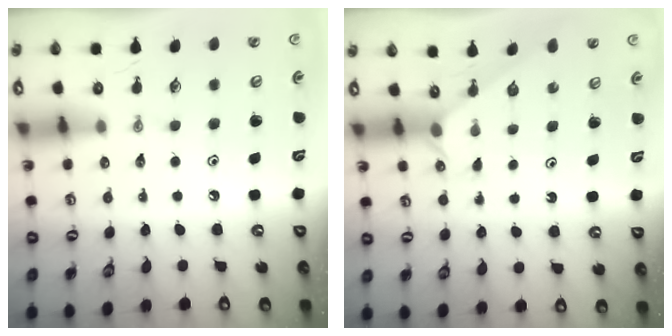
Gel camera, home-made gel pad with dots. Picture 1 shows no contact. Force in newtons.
{"total": 1.6, "press": 1.6, "slide": 0.3}